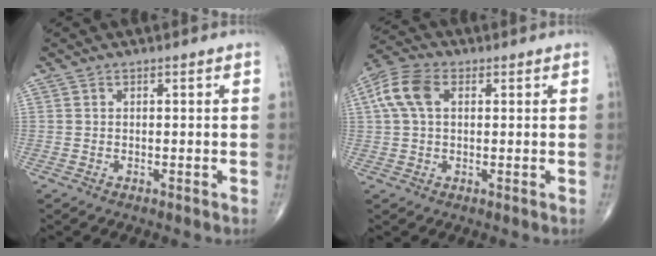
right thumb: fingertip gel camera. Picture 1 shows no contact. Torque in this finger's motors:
{"motor_torque": [-0.48, 0.56, 0.02, -0.01, 0.18]}